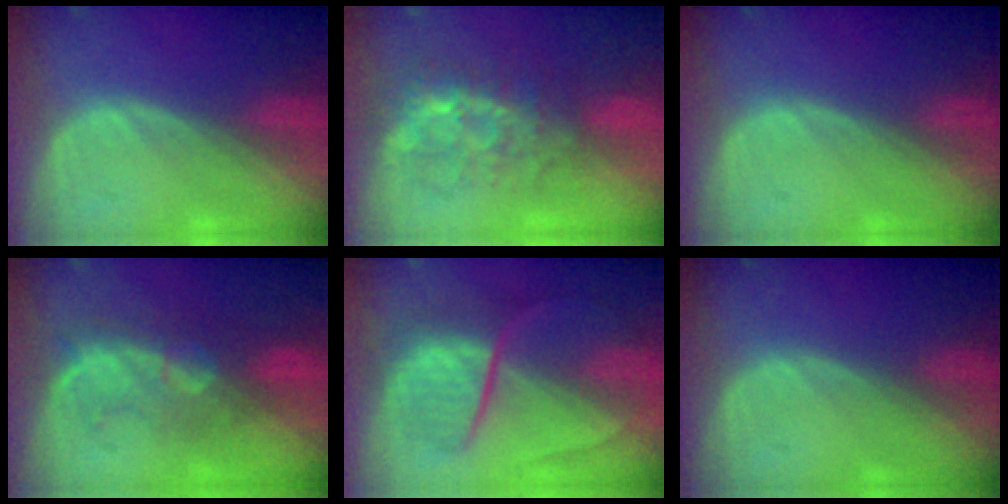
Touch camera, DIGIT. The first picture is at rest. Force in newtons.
{"total": 8.1, "press": 7.3, "slide": 3.7}
{"total": 0.0}
{"total": 8.0, "press": 7.8, "slide": 1.9}
{"total": 8.0, "press": 7.4, "slide": 2.9}
{"total": 0.0}